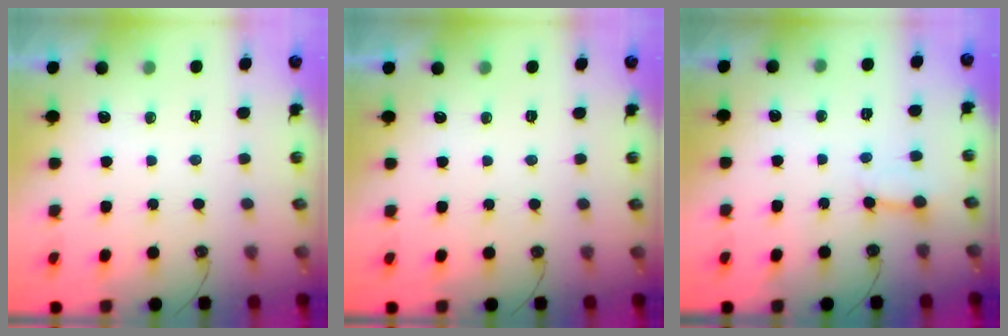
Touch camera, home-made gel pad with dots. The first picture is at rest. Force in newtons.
{"total": 0.0}
{"total": 3.3, "press": 3.3, "slide": 0.2}